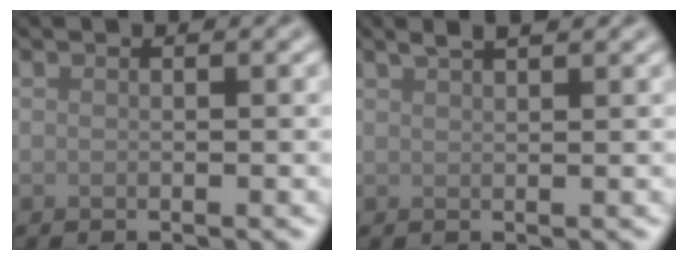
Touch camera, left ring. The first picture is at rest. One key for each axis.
{"total": 1.9, "fx": 1.5, "fy": 0.4, "fz": 1.1, "tx": -0.011, "ty": 0.002, "tz": 0.019}